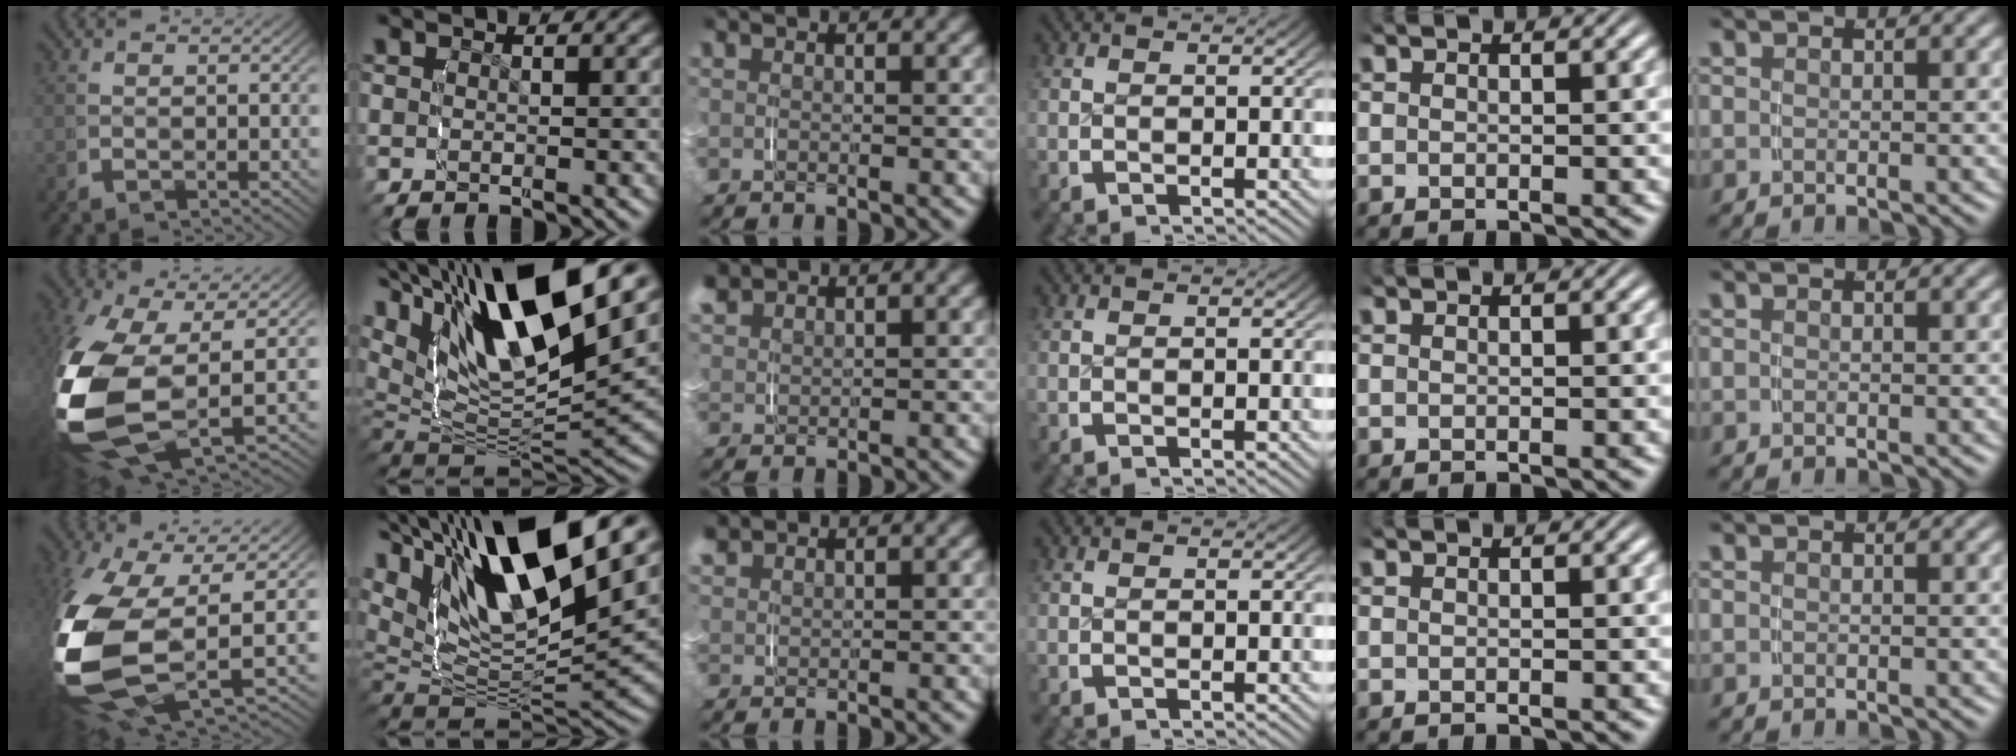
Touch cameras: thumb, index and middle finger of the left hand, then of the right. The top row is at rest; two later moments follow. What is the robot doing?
{"motion": "grasp_and_lifting", "object": "knife"}